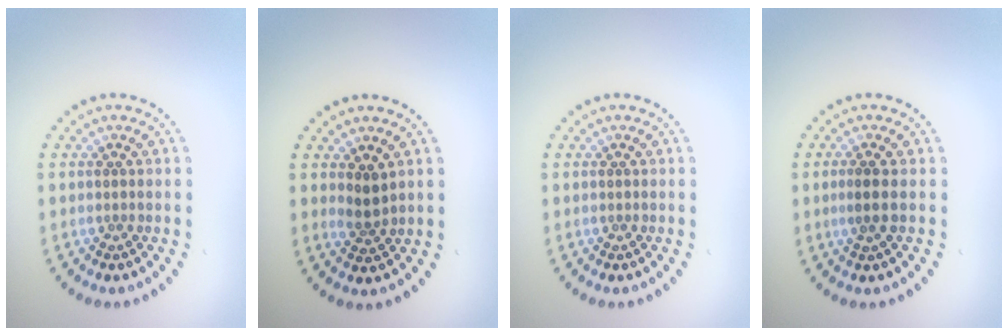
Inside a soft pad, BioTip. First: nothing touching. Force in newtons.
{"total": 1.7, "press": 1.4, "slide": 0.9}
{"total": 0.0}
{"total": 1.6, "press": 1.4, "slide": 0.8}